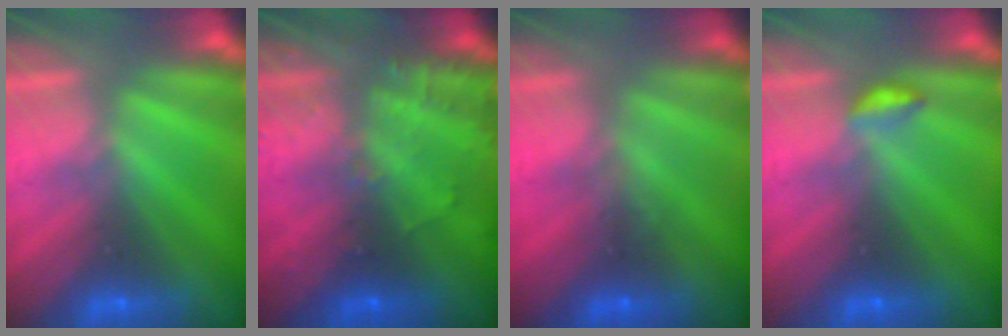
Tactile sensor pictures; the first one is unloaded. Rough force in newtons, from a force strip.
{"total": 6.8}
{"total": 1.3}
{"total": 2.9}